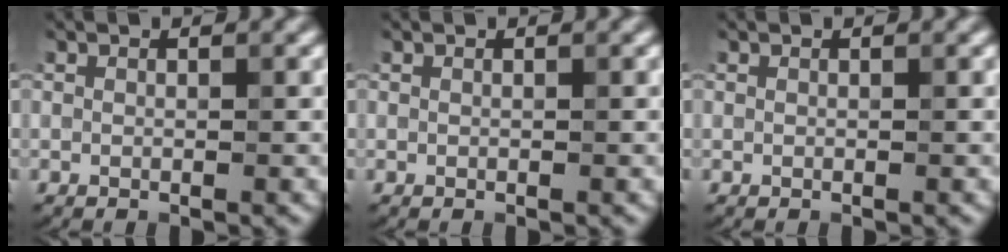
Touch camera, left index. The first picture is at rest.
{"total": 0.0}
{"total": 0.0}